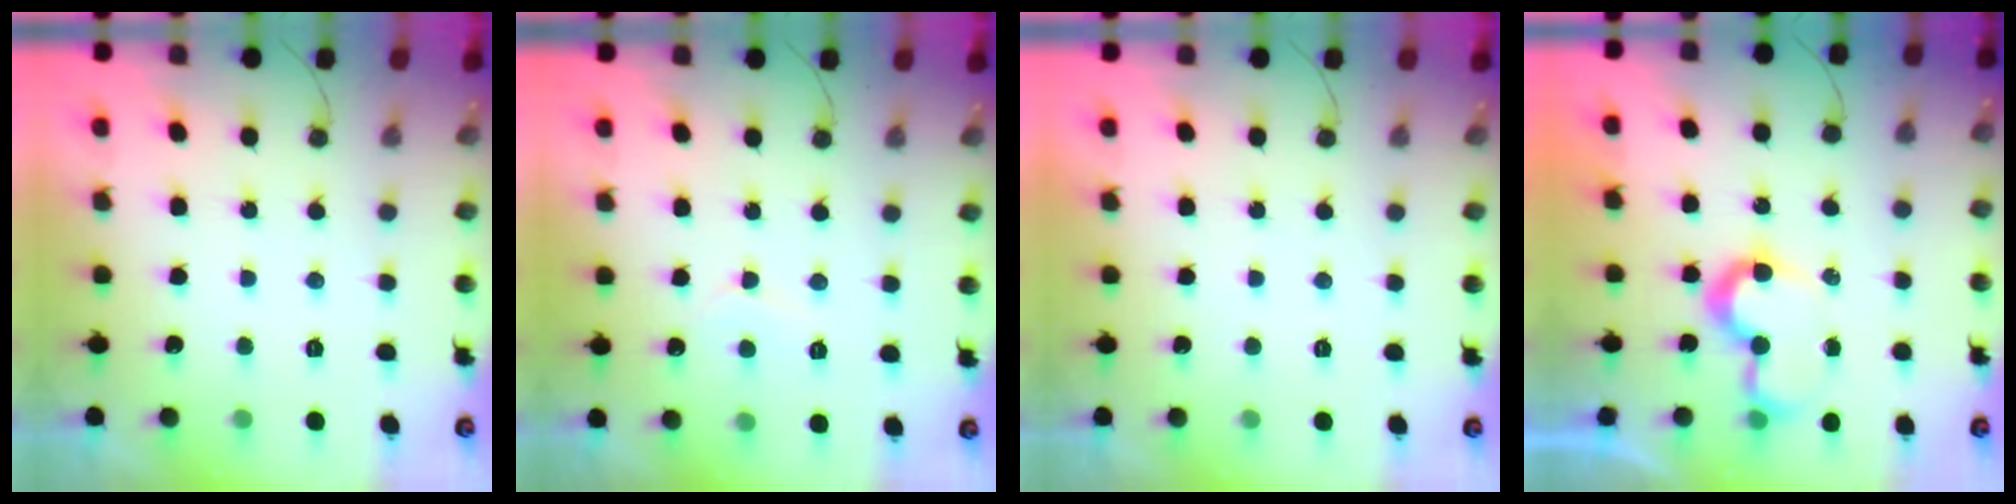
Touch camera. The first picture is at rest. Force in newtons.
{"total": 5.1, "press": 5.1, "slide": 0.3}
{"total": 1.9, "press": 1.9, "slide": 0.1}
{"total": 8.7, "press": 8.6, "slide": 0.1}